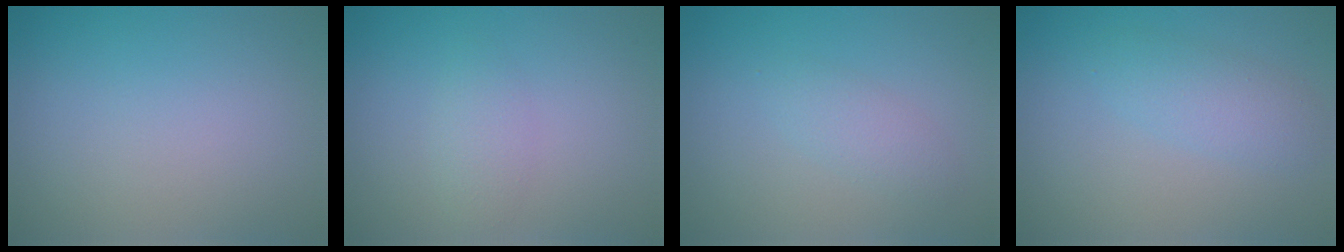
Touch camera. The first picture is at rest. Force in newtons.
{"total": 1.6, "press": 1.6, "slide": 0.1}
{"total": 1.7, "press": 1.7, "slide": 0.0}
{"total": 2.4, "press": 2.4, "slide": 0.1}